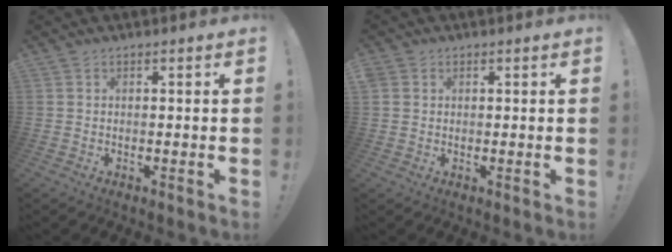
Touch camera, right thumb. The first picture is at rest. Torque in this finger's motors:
{"motor_torque": [-0.10, -0.03, 0.07, -0.01, 0.01]}